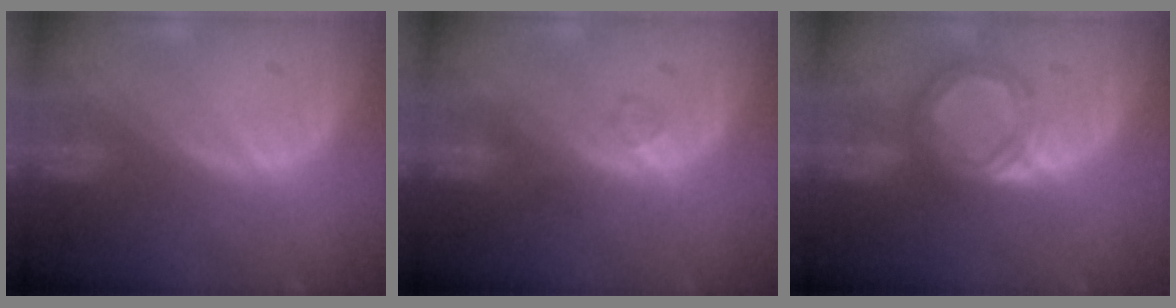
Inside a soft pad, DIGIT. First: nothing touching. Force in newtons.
{"total": 2.1, "press": 2.1, "slide": 0.2}
{"total": 5.6, "press": 5.3, "slide": 1.9}